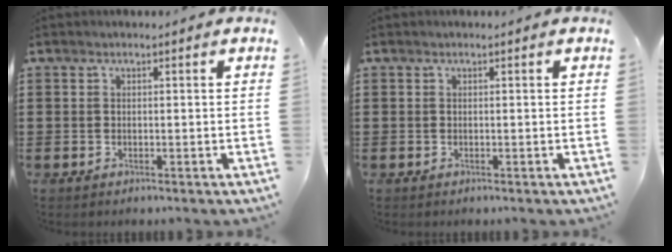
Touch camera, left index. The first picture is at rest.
{"total": 0.0}